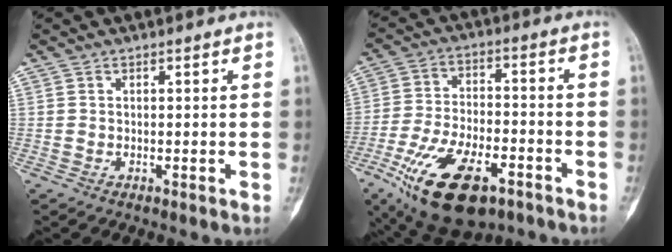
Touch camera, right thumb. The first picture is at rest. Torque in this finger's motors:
{"motor_torque": [0.61, 0.83, 1.58, -0.66, 0.19]}